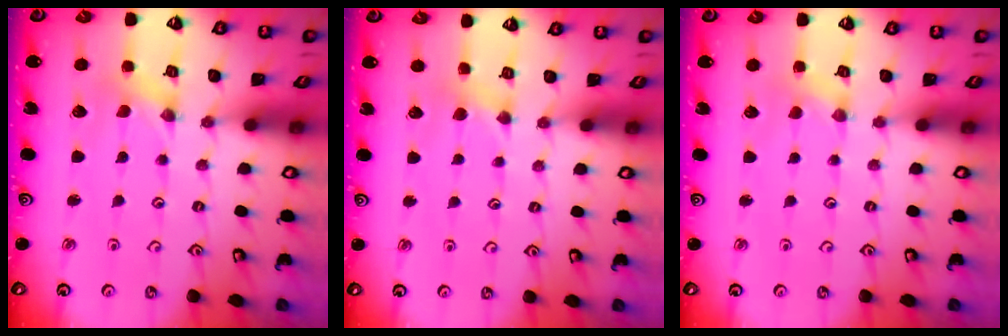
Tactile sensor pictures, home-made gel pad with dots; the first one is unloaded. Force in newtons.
{"total": 2.5, "press": 2.5, "slide": 0.4}
{"total": 1.8, "press": 1.7, "slide": 0.4}